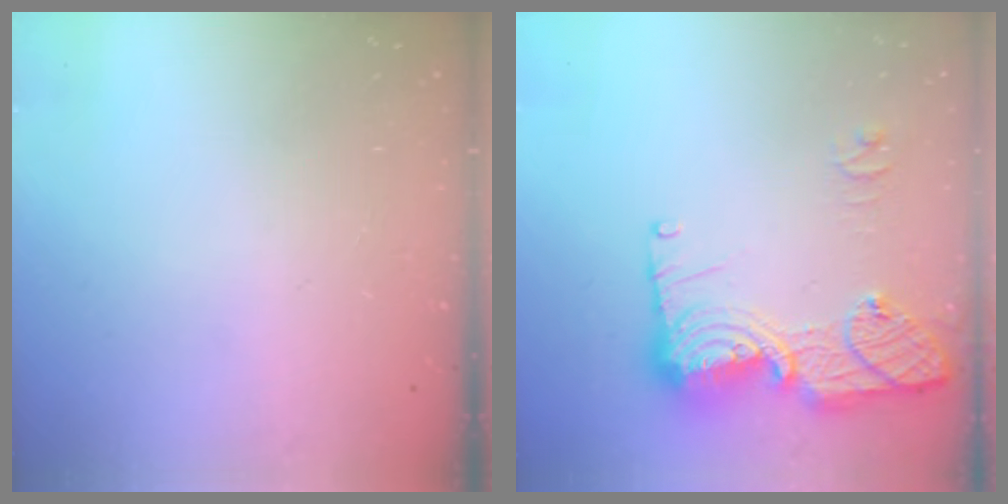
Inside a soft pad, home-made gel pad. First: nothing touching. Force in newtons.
{"total": 15.6, "press": 15.6, "slide": 1.3}